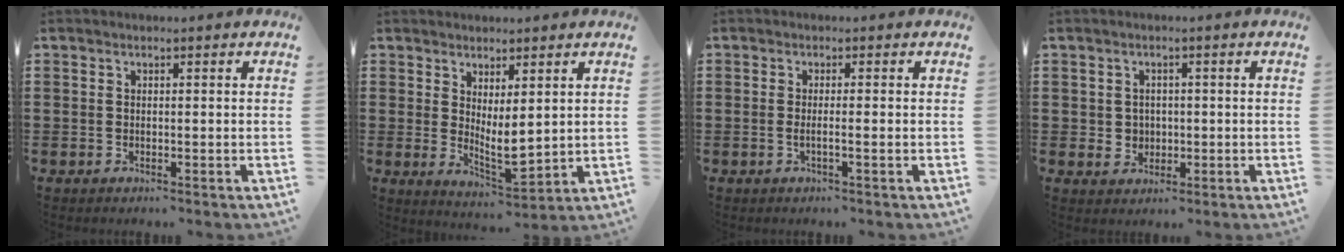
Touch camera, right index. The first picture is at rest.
{"total": 4.6, "force": [1.1, 1.6, 4.2], "torque": [-0.086, -0.012, 0.021]}
{"total": 1.7, "force": [-0.5, -0.2, 1.6], "torque": [-0.034, -0.007, -0.014]}
{"total": 2.2, "force": [0.0, 2.1, 0.6], "torque": [-0.021, 0.008, -0.003]}